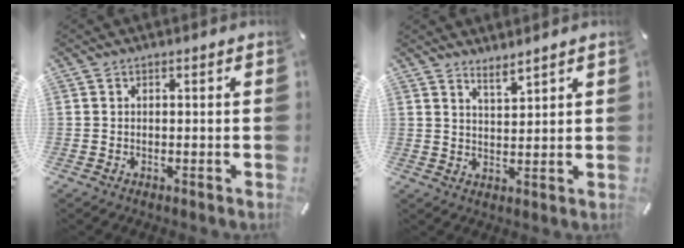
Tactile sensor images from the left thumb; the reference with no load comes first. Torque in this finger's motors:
{"motor_torque": [0.45, -0.28, -0.07, -0.03, -0.02]}